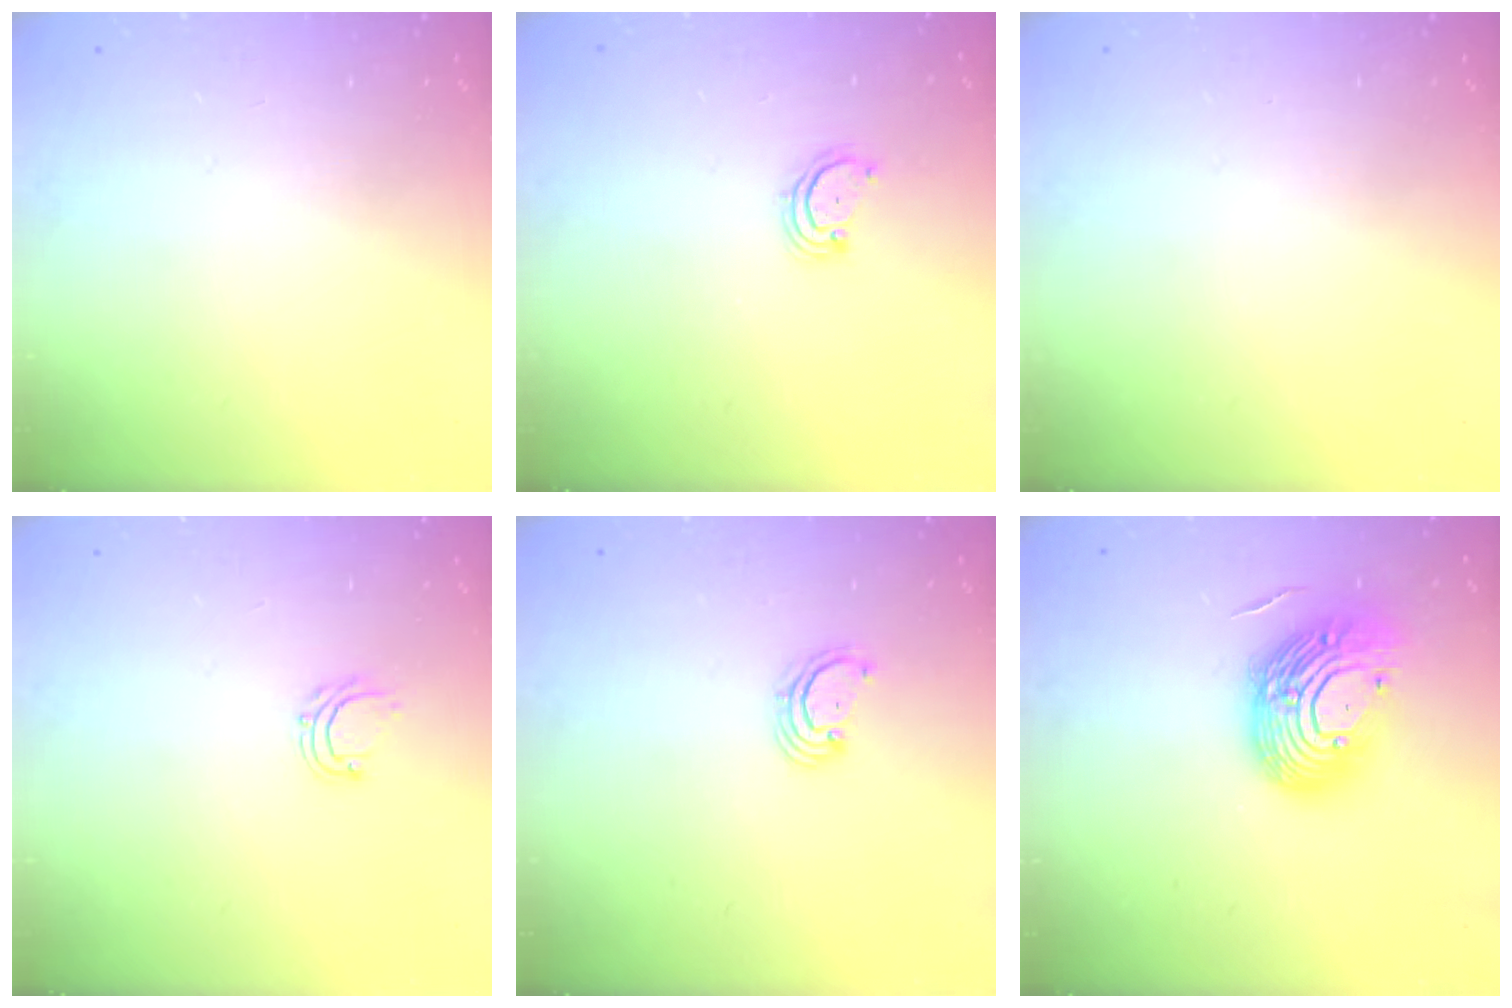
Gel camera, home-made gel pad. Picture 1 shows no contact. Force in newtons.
{"total": 2.5, "press": 2.5, "slide": 0.3}
{"total": 0.0}
{"total": 4.9, "press": 4.8, "slide": 0.4}
{"total": 2.3, "press": 2.3, "slide": 0.1}
{"total": 16.3, "press": 16.2, "slide": 2.1}